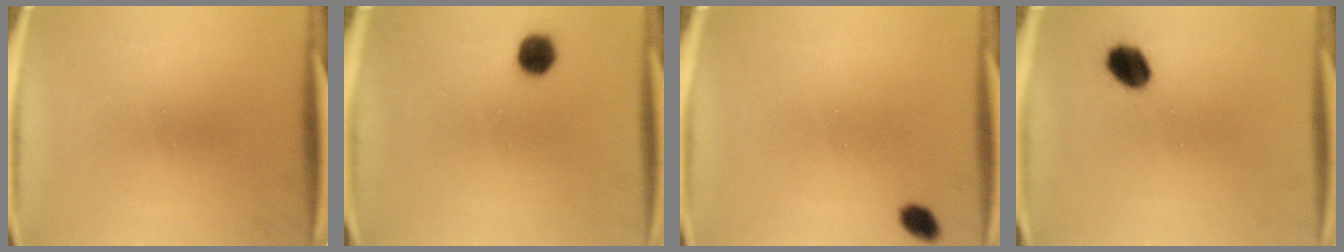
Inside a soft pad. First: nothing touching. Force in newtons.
{"total": 4.7}
{"total": 2.5}
{"total": 7.0}